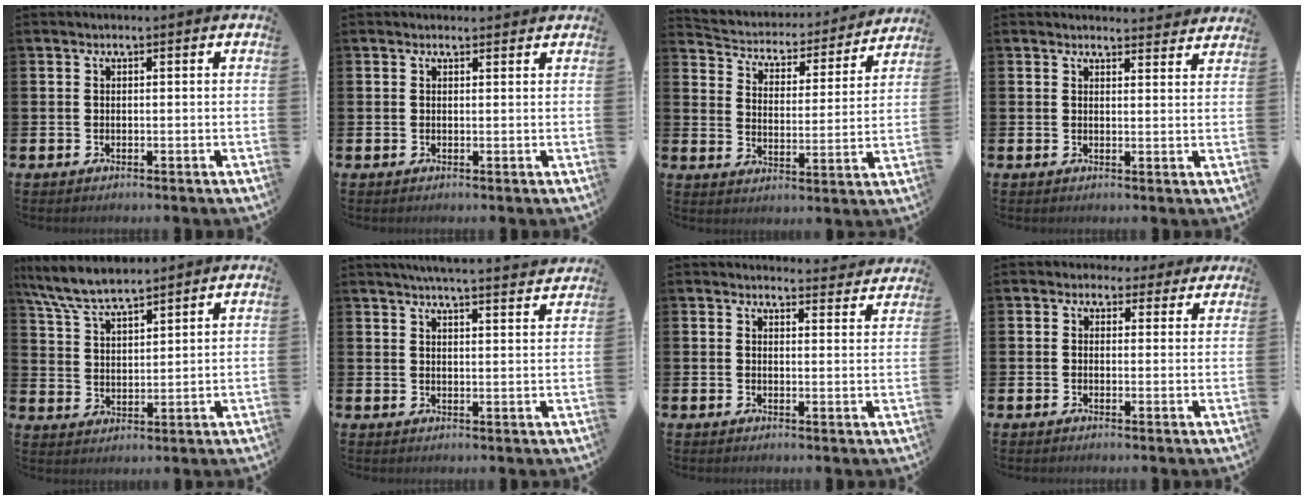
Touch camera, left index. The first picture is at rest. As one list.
[{"total": 0.9, "force": [0.8, 0.3, 0.1], "torque": [0.005, 0.000, 0.013]}, {"total": 4.3, "force": [4.1, 1.3, 0.3], "torque": [-0.038, -0.038, 0.062]}, {"total": 2.7, "force": [2.7, 0.2, -0.2], "torque": [0.007, -0.019, 0.047]}, {"total": 7.4, "force": [7.0, 1.2, 2.3], "torque": [-0.076, -0.025, 0.129]}, {"total": 5.1, "force": [5.0, -0.5, 1.1], "torque": [-0.024, -0.029, 0.086]}, {"total": 3.3, "force": [3.2, 0.3, 0.0], "torque": [0.004, -0.024, 0.057]}, {"total": 2.5, "force": [1.8, 1.8, 0.2], "torque": [-0.006, -0.004, 0.028]}]